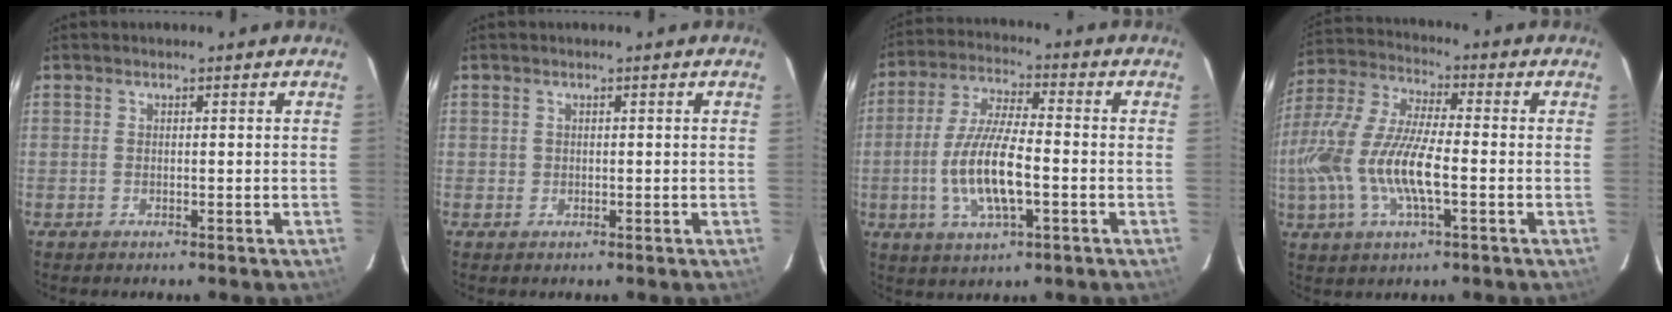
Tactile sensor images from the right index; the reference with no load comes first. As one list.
[{"total": 0.7, "force": [0.1, 0.7, 0.1], "torque": [0.002, 0.003, 0.002]}, {"total": 12.7, "force": [-2.8, 3.8, 11.7], "torque": [-0.240, -0.004, -0.053]}, {"total": 16.9, "force": [-3.4, 5.2, 15.6], "torque": [-0.326, -0.005, -0.071]}]